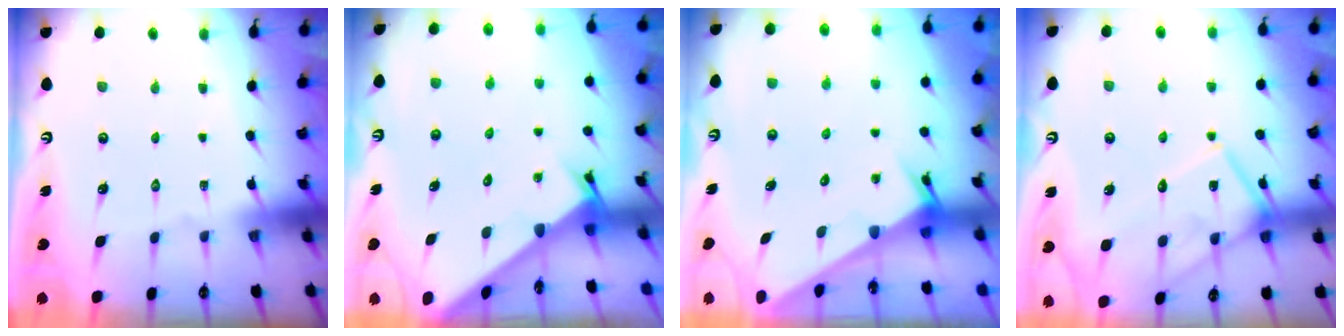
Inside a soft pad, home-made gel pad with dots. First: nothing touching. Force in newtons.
{"total": 2.4, "press": 2.4, "slide": 0.2}
{"total": 2.4, "press": 2.4, "slide": 0.2}
{"total": 13.5, "press": 13.5, "slide": 0.8}